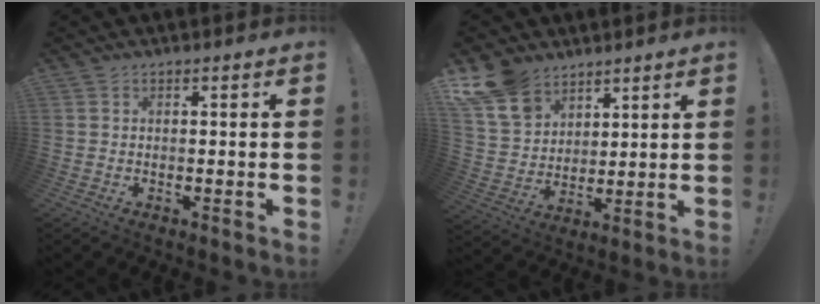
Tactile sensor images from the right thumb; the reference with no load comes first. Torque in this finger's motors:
{"motor_torque": [0.22, 2.46, 0.36, 0.28, 0.00]}